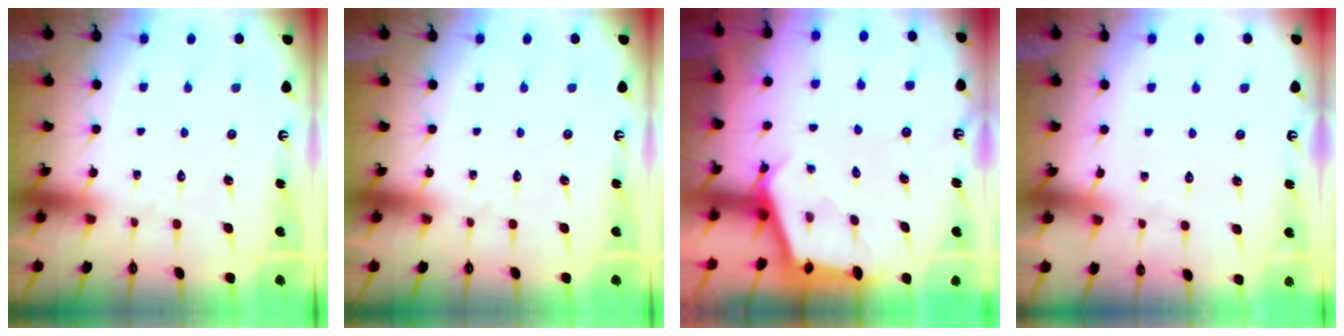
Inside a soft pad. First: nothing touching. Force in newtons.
{"total": 0.0}
{"total": 2.6, "press": 2.6, "slide": 0.3}
{"total": 1.6, "press": 1.6, "slide": 0.3}